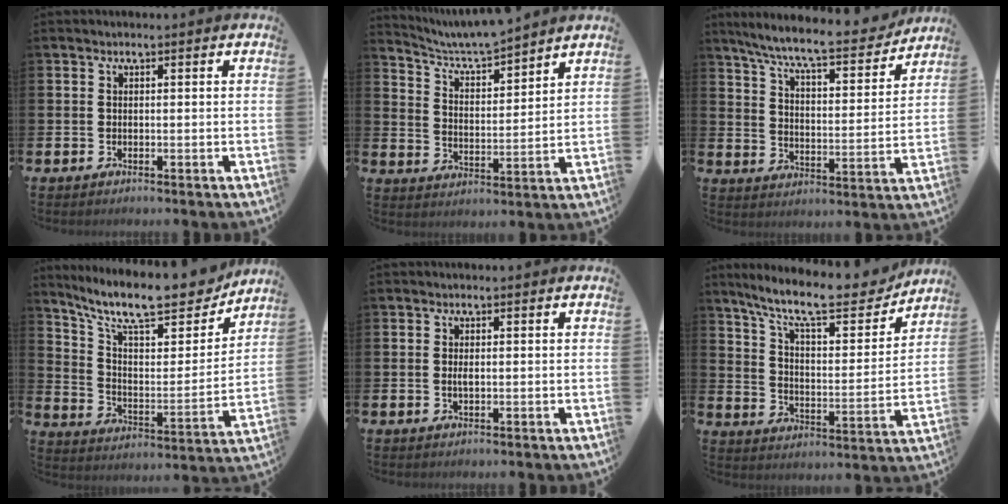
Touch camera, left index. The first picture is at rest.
{"total": 6.3, "force": [6.1, 0.4, 1.5], "torque": [-0.059, -0.040, 0.106]}
{"total": 8.6, "force": [7.8, 1.0, 3.5], "torque": [-0.098, -0.053, 0.130]}
{"total": 12.3, "force": [10.6, 3.1, 5.4], "torque": [-0.138, -0.072, 0.182]}
{"total": 0.9, "force": [0.0, 0.3, 0.8], "torque": [-0.015, 0.001, 0.000]}
{"total": 12.1, "force": [10.3, 2.7, 5.6], "torque": [-0.131, -0.067, 0.175]}